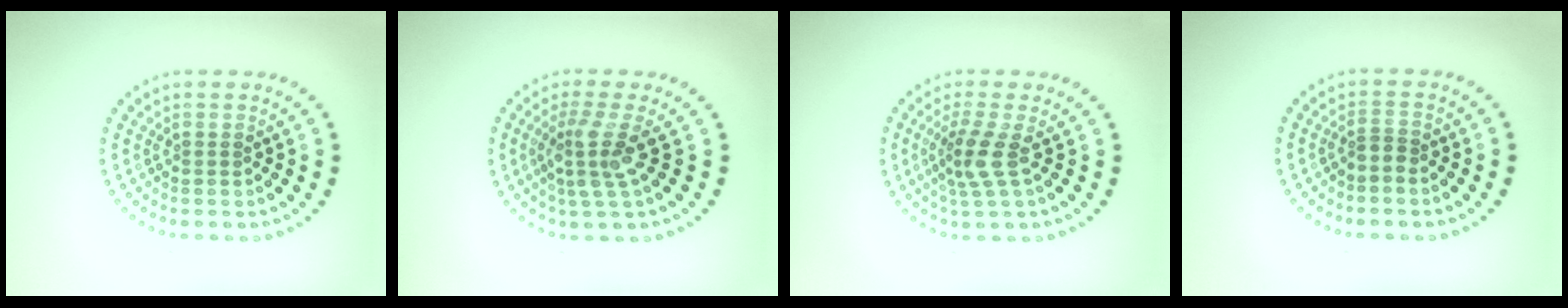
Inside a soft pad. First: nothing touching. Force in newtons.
{"total": 3.2, "press": 2.4, "slide": 2.2}
{"total": 2.9, "press": 2.2, "slide": 1.8}
{"total": 1.0, "press": 0.7, "slide": 0.7}